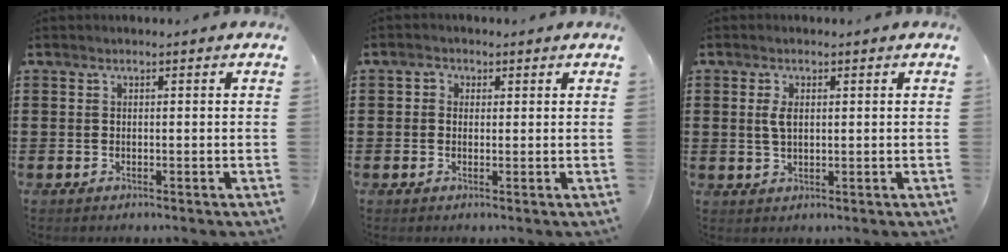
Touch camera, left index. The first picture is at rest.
{"total": 1.3, "force": [0.0, 1.3, 0.3], "torque": [-0.009, 0.008, -0.003]}
{"total": 2.8, "force": [0.6, 1.3, 2.4], "torque": [-0.051, 0.007, 0.010]}